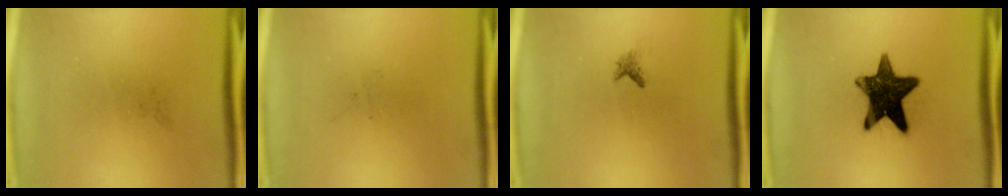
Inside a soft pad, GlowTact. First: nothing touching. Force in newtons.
{"total": 0.0}
{"total": 0.8}
{"total": 14.1}